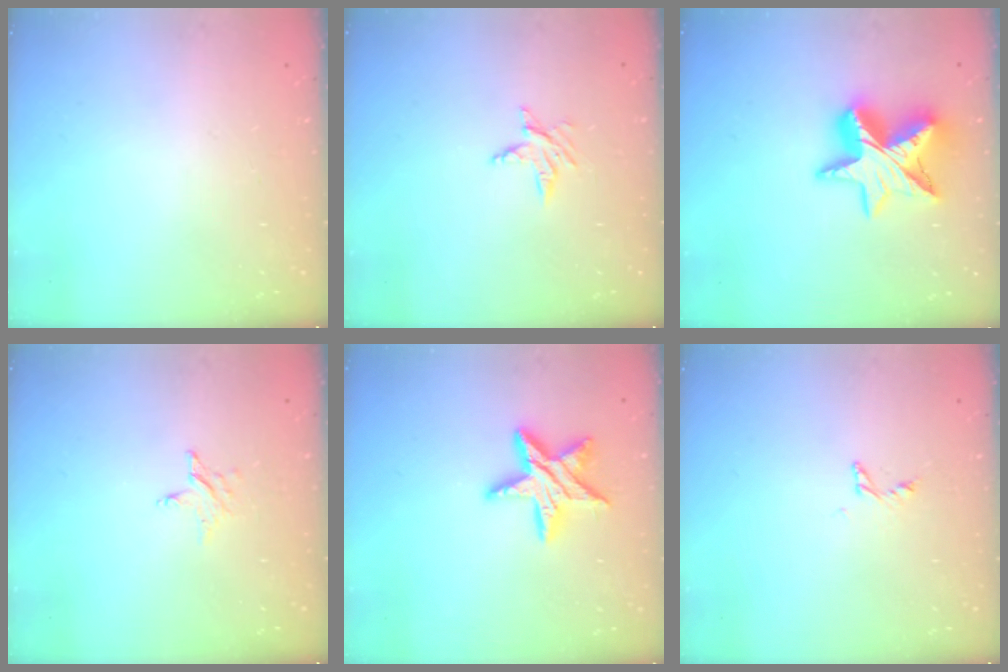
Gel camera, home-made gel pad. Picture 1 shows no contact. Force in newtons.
{"total": 3.5, "press": 3.5, "slide": 0.4}
{"total": 15.2, "press": 15.2, "slide": 1.4}
{"total": 3.0, "press": 3.0, "slide": 0.3}
{"total": 13.8, "press": 13.8, "slide": 0.7}
{"total": 3.1, "press": 3.1, "slide": 0.3}